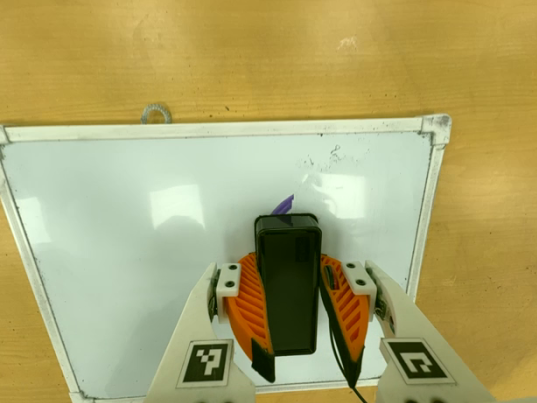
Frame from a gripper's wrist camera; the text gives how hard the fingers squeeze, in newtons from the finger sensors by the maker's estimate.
{"total": 13.0, "left": 11.8, "right": 14.3}